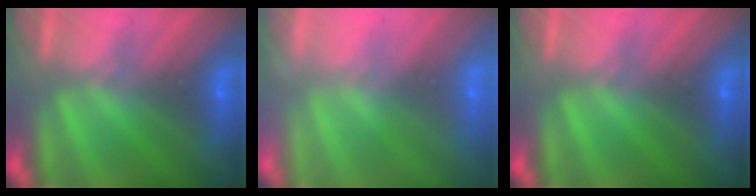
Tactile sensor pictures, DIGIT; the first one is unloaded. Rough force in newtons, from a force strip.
{"total": 2.4}
{"total": 0.0}